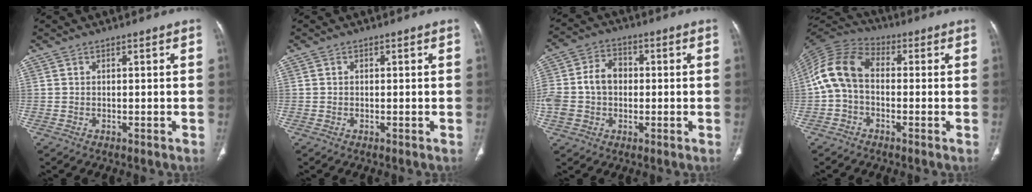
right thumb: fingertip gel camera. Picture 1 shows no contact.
{"total": 0.0}
{"total": 10.7, "force": [-0.3, 8.3, 6.9], "torque": [-0.126, 0.029, -0.010]}
{"total": 10.7, "force": [-0.4, 7.3, 7.7], "torque": [-0.150, 0.030, -0.024]}